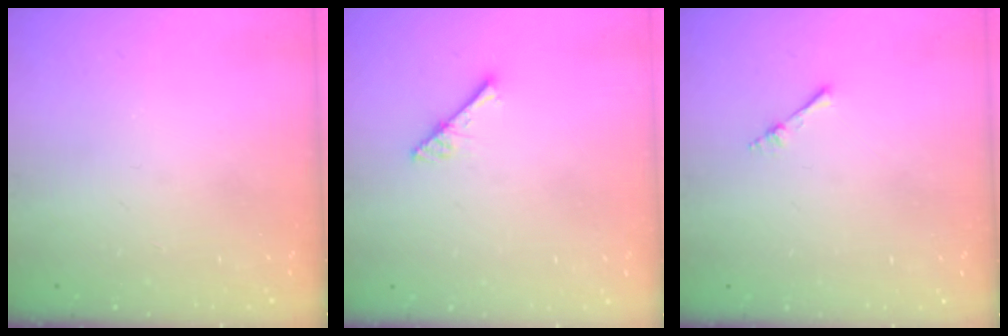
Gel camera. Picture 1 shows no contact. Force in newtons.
{"total": 2.9, "press": 2.9, "slide": 0.2}
{"total": 2.2, "press": 2.1, "slide": 0.3}